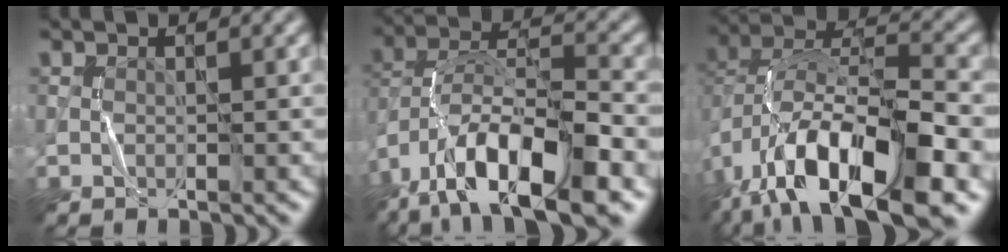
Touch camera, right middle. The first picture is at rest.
{"total": 13.5, "force": [-8.5, 4.5, 9.5], "torque": [-0.171, 0.007, -0.155]}
{"total": 15.6, "force": [-8.1, 6.7, 11.4], "torque": [-0.211, 0.000, -0.147]}